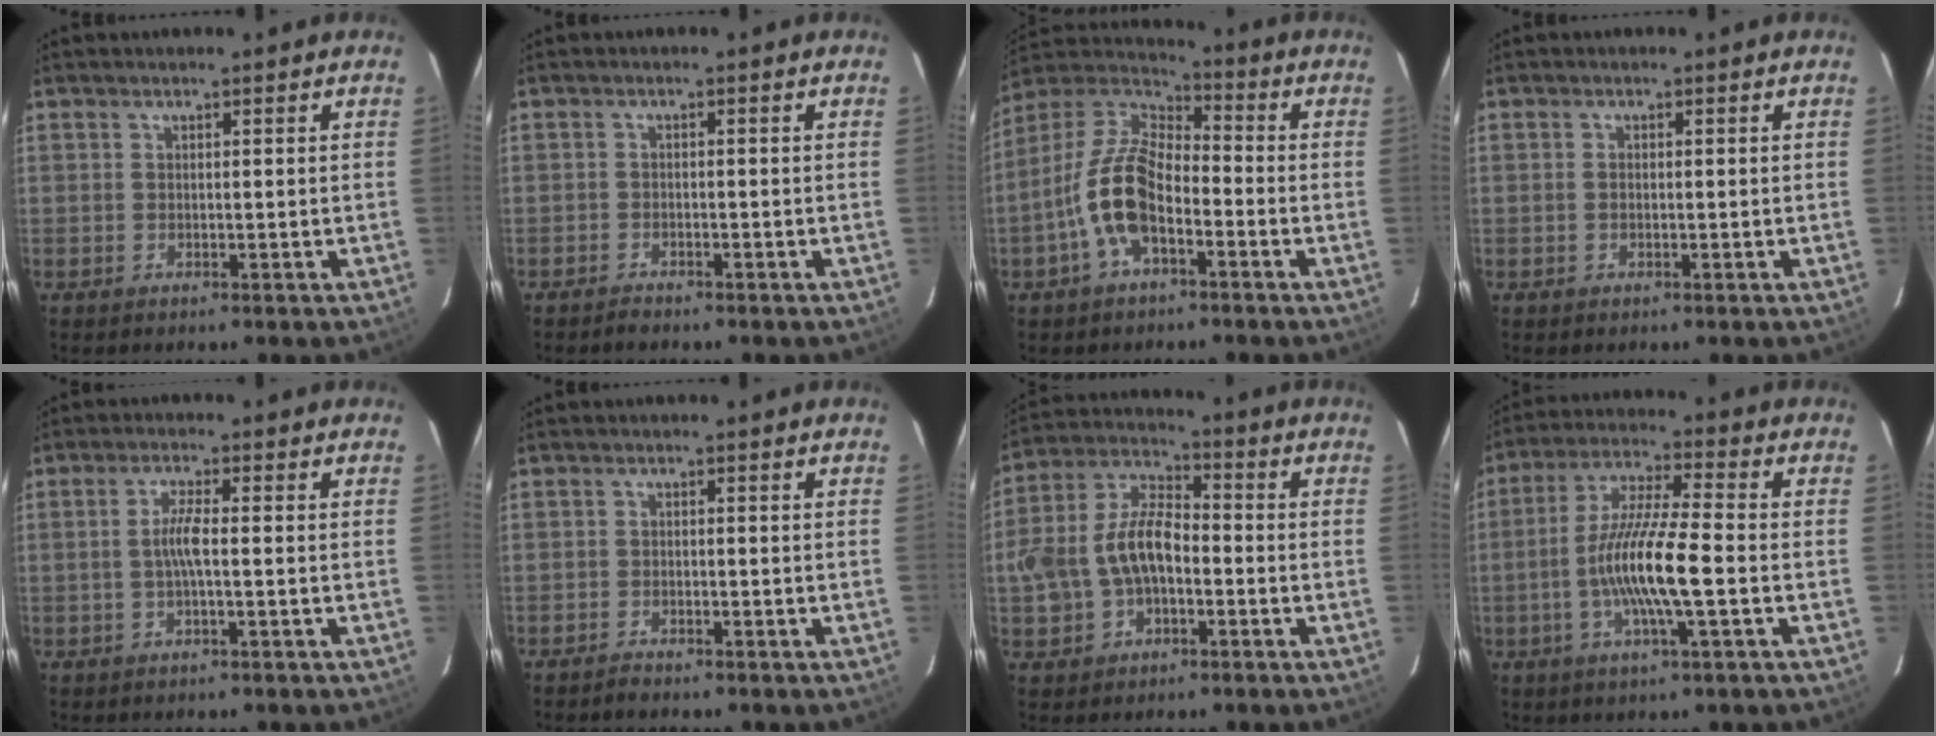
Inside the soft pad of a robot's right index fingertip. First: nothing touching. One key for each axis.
{"total": 1.6, "fx": -1.5, "fy": 0.6, "fz": 0.0, "tx": -0.010, "ty": -0.001, "tz": -0.029}
{"total": 12.9, "fx": -4.8, "fy": 6.2, "fz": 10.3, "tx": -0.213, "ty": 0.010, "tz": -0.094}
{"total": 0.7, "fx": -0.1, "fy": 0.5, "fz": 0.4, "tx": -0.006, "ty": 0.003, "tz": -0.001}
{"total": 3.5, "fx": -0.6, "fy": 0.1, "fz": 3.4, "tx": -0.069, "ty": 0.003, "tz": -0.011}
{"total": 1.6, "fx": -1.6, "fy": 0.5, "fz": 0.0, "tx": -0.009, "ty": -0.001, "tz": -0.030}
{"total": 12.9, "fx": -2.9, "fy": 8.1, "fz": 9.7, "tx": -0.212, "ty": 0.021, "tz": -0.047}
{"total": 12.7, "fx": -3.0, "fy": 1.2, "fz": 12.3, "tx": -0.241, "ty": -0.001, "tz": -0.060}